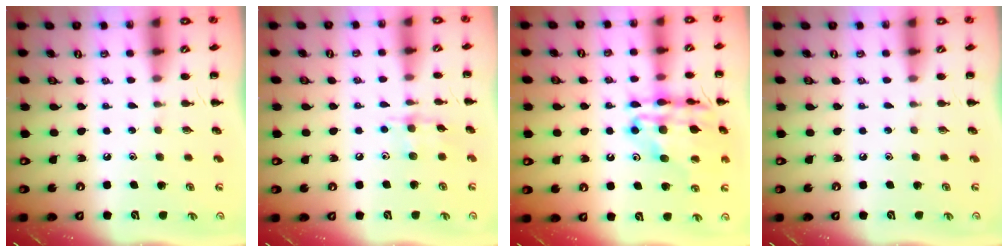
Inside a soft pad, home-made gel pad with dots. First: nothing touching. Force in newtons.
{"total": 7.4, "press": 7.3, "slide": 0.6}
{"total": 19.4, "press": 19.1, "slide": 2.8}
{"total": 0.0}